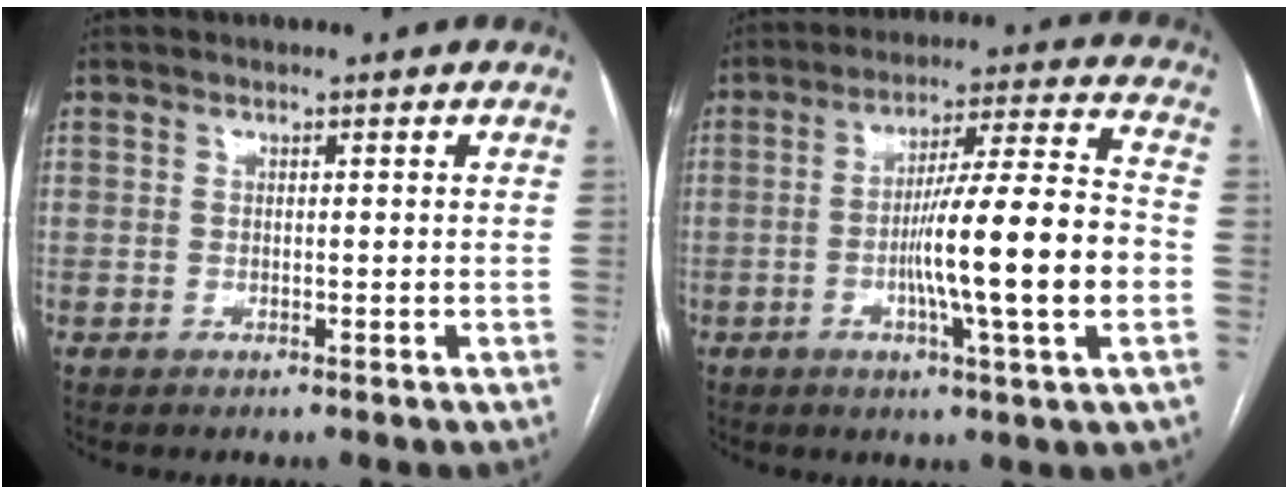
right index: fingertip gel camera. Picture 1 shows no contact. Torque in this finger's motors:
{"motor_torque": [2.14, 0.00, 1.05, 0.21]}